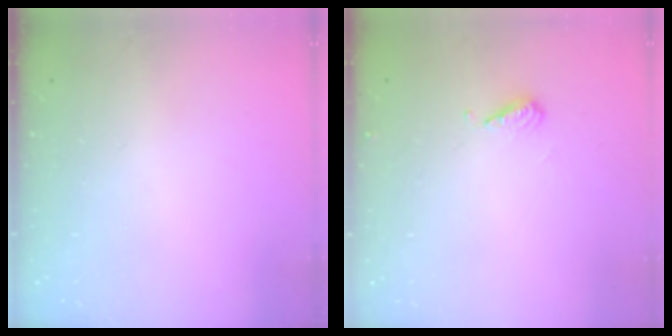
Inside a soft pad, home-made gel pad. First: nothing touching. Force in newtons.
{"total": 6.2, "press": 6.2, "slide": 0.8}